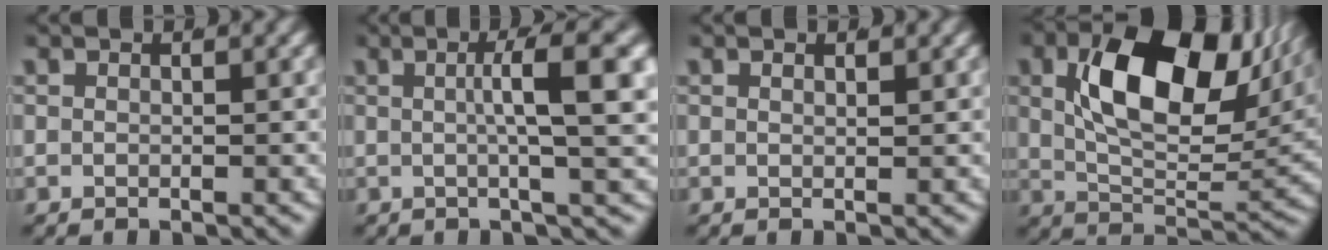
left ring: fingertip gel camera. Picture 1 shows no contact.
{"total": 5.4, "force": [0.8, -0.2, 5.3], "torque": [-0.076, 0.005, 0.015]}
{"total": 0.6, "force": [0.4, -0.3, 0.2], "torque": [-0.002, -0.007, 0.010]}
{"total": 13.0, "force": [4.2, 6.3, 10.5], "torque": [-0.158, 0.002, 0.065]}